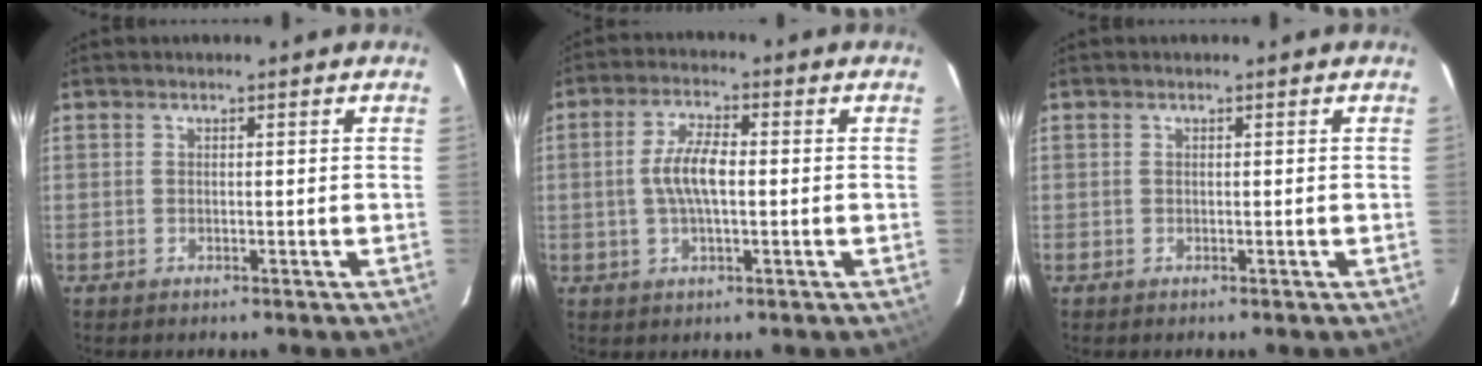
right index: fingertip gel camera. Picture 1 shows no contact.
{"total": 6.4, "force": [-0.2, 2.3, 6.0], "torque": [-0.118, 0.007, -0.003]}
{"total": 0.0}